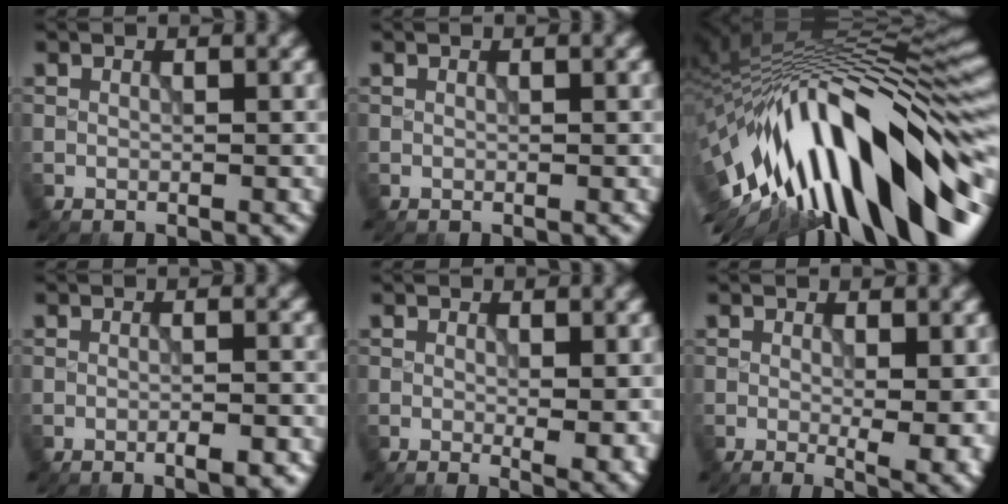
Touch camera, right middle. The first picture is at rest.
{"total": 0.0}
{"total": 17.8, "force": [-4.6, 6.6, 15.9], "torque": [-0.239, 0.013, -0.086]}
{"total": 2.2, "force": [-1.3, 0.4, 1.7], "torque": [-0.022, 0.005, -0.022]}
{"total": 2.9, "force": [0.0, 0.9, 2.7], "torque": [-0.037, -0.011, 0.003]}
{"total": 4.2, "force": [-0.1, 1.4, 4.0], "torque": [-0.052, -0.014, 0.002]}